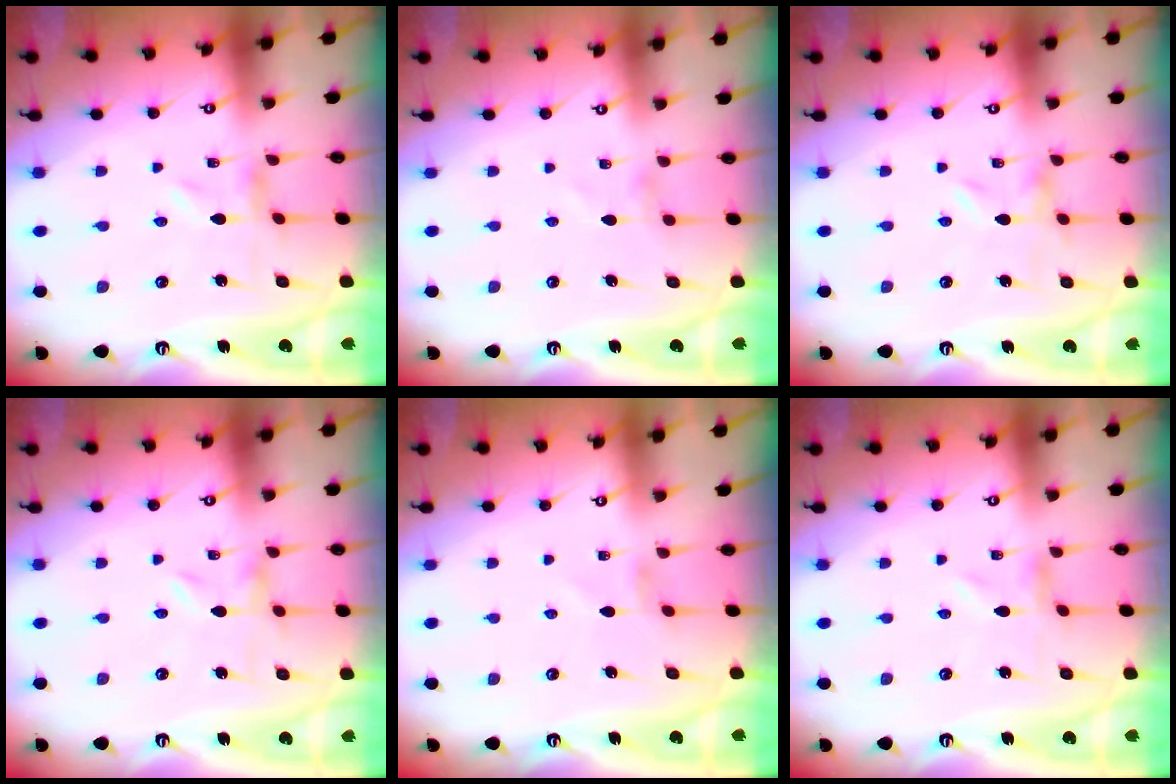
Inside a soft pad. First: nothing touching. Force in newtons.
{"total": 0.6, "press": 0.6, "slide": 0.1}
{"total": 0.0}
{"total": 0.0}
{"total": 1.2, "press": 1.1, "slide": 0.4}
{"total": 0.0}